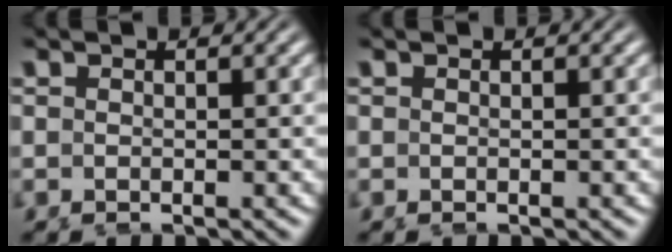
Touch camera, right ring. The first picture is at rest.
{"total": 0.0}